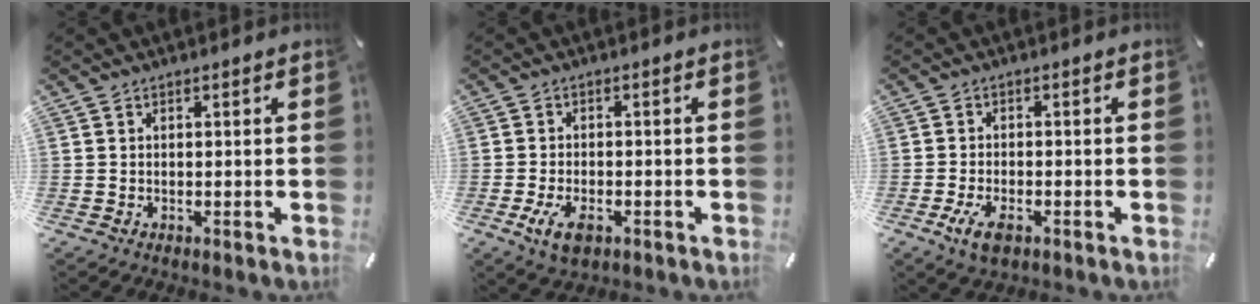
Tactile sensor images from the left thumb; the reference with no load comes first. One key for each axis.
{"total": 5.3, "fx": -2.1, "fy": 3.0, "fz": 3.8, "tx": -0.094, "ty": 0.000, "tz": -0.043}
{"total": 4.9, "fx": -2.2, "fy": 2.3, "fz": 3.7, "tx": -0.083, "ty": -0.001, "tz": -0.042}